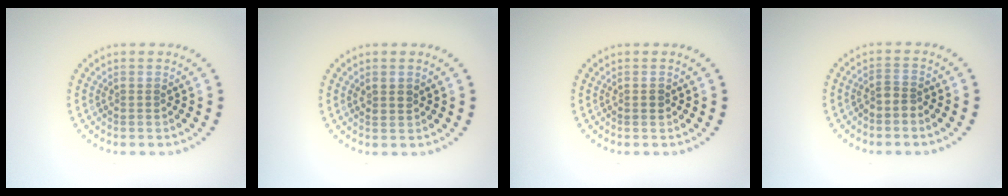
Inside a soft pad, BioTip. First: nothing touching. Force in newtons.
{"total": 1.1, "press": 1.0, "slide": 0.5}
{"total": 0.8, "press": 0.8, "slide": 0.1}
{"total": 1.5, "press": 1.2, "slide": 1.0}